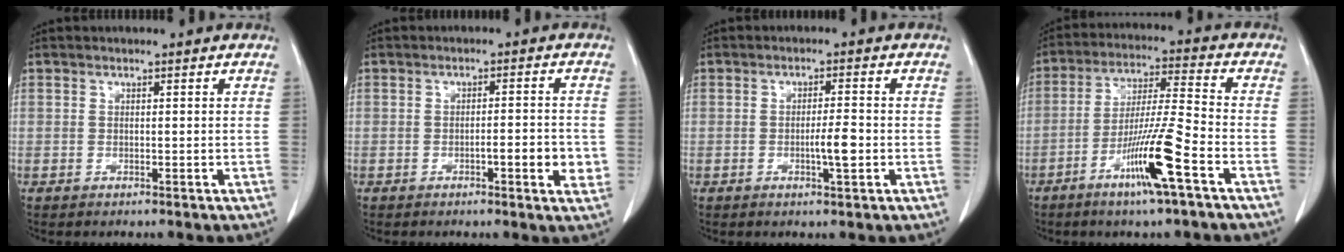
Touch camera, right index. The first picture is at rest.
{"total": 4.7, "force": [-1.3, 0.9, 4.4], "torque": [-0.060, 0.000, -0.017]}
{"total": 3.5, "force": [-0.9, 0.3, 3.4], "torque": [-0.057, -0.002, -0.014]}
{"total": 11.7, "force": [-5.8, -0.6, 10.1], "torque": [-0.189, -0.011, -0.109]}